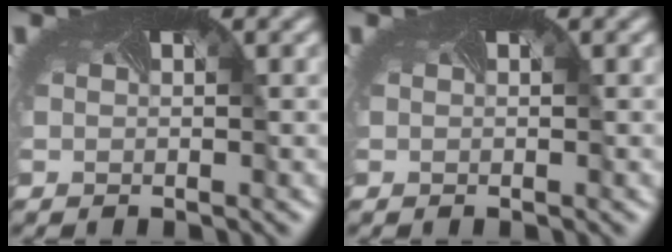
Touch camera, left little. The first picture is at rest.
{"total": 0.0}